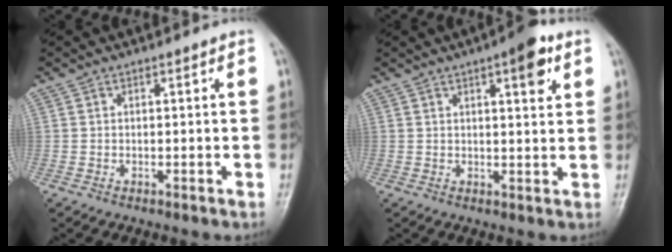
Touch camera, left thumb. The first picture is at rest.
{"total": 6.5, "force": [3.2, 1.9, 5.3], "torque": [-0.061, -0.010, 0.039]}